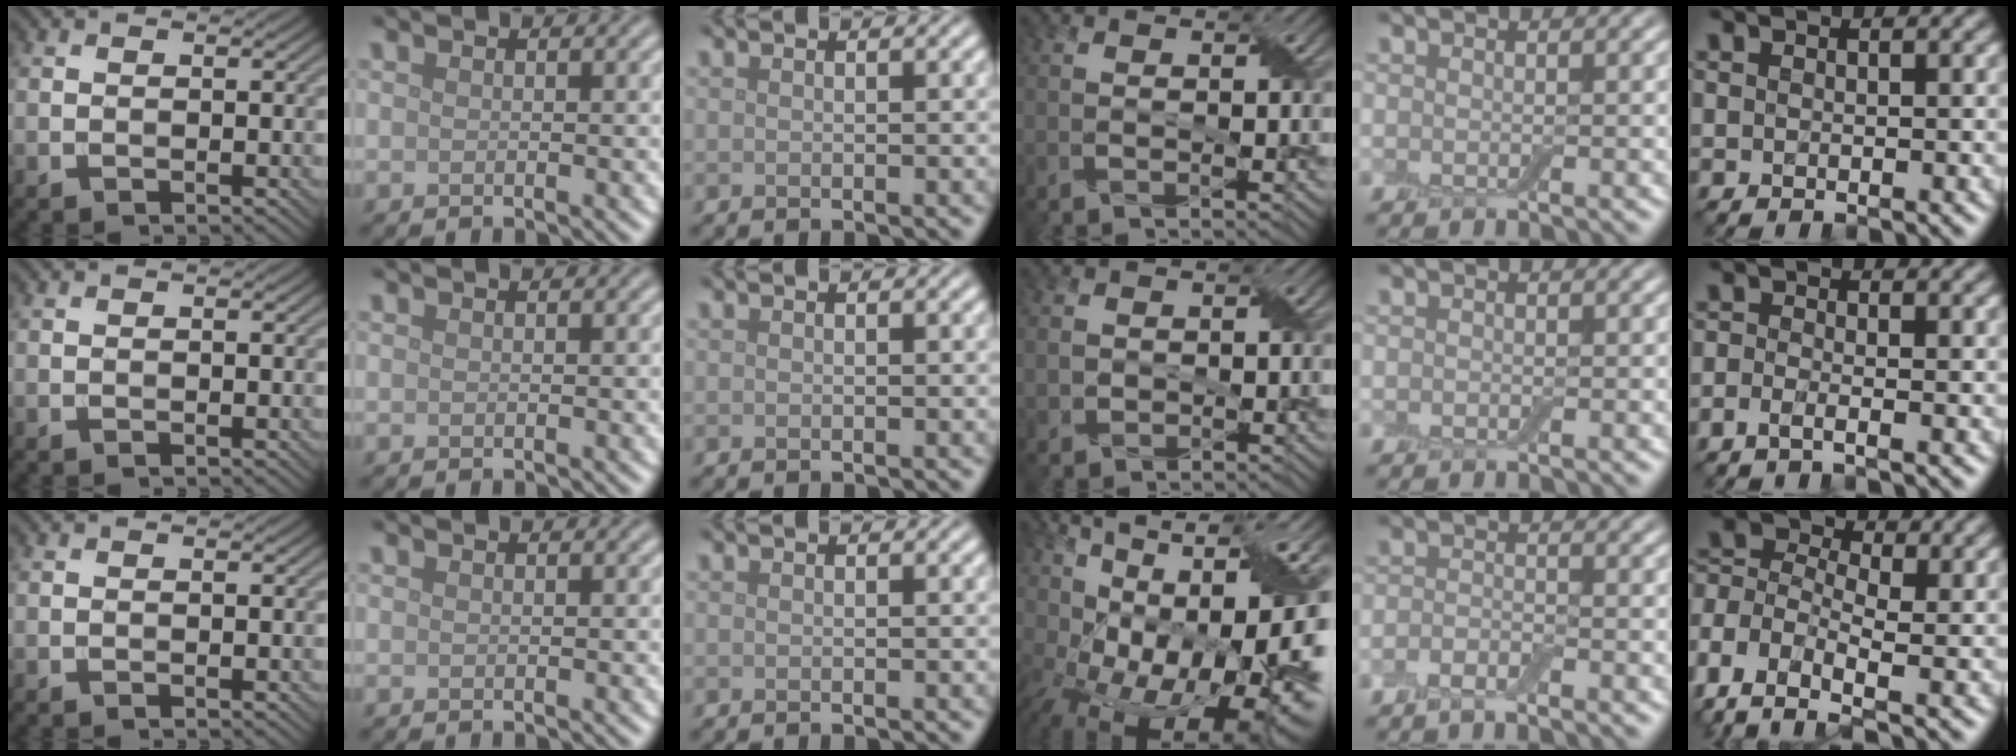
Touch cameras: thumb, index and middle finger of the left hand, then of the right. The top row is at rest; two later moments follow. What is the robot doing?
{"motion": "peel", "object": "bubble wrap"}